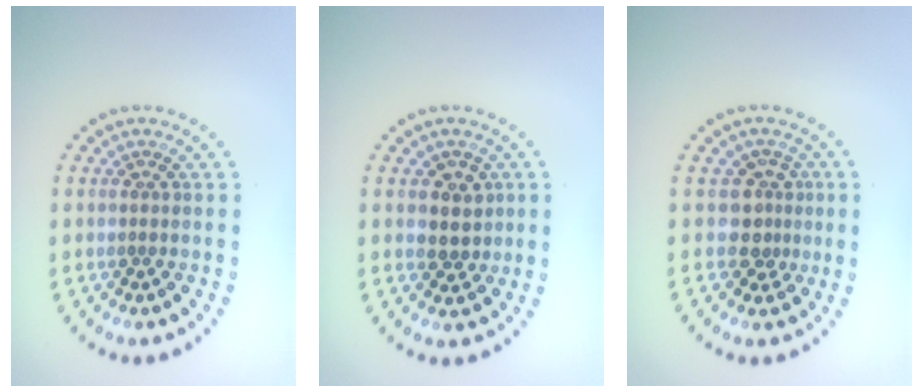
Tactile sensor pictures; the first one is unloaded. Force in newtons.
{"total": 2.4, "press": 2.2, "slide": 0.9}
{"total": 2.5, "press": 1.9, "slide": 1.7}